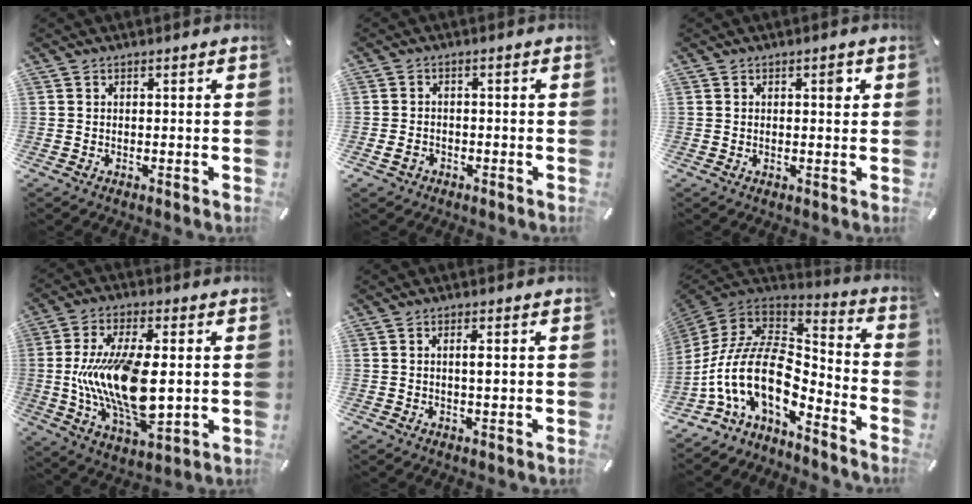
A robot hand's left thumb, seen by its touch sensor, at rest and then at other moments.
{"total": 2.9, "force": [-1.2, 2.3, 1.3], "torque": [-0.030, 0.001, -0.024]}
{"total": 2.6, "force": [0.9, 1.1, 2.2], "torque": [-0.016, -0.008, 0.009]}
{"total": 18.9, "force": [0.3, 8.7, 16.8], "torque": [-0.340, -0.022, 0.007]}
{"total": 2.5, "force": [0.5, 0.7, 2.3], "torque": [-0.040, -0.002, 0.006]}
{"total": 19.0, "force": [-7.1, 10.0, 14.4], "torque": [-0.325, -0.002, -0.126]}